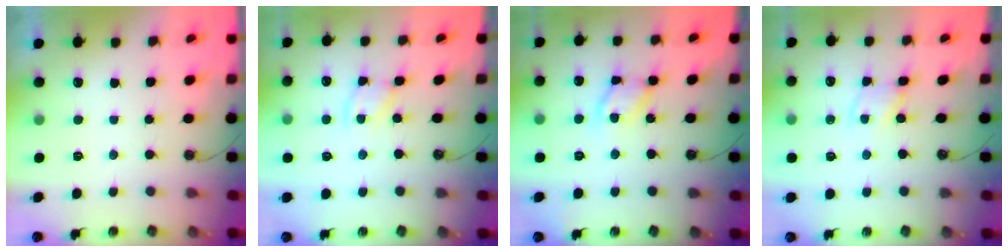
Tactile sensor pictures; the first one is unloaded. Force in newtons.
{"total": 3.2, "press": 3.2, "slide": 0.1}
{"total": 10.9, "press": 10.9, "slide": 0.5}
{"total": 1.2, "press": 1.2, "slide": 0.2}